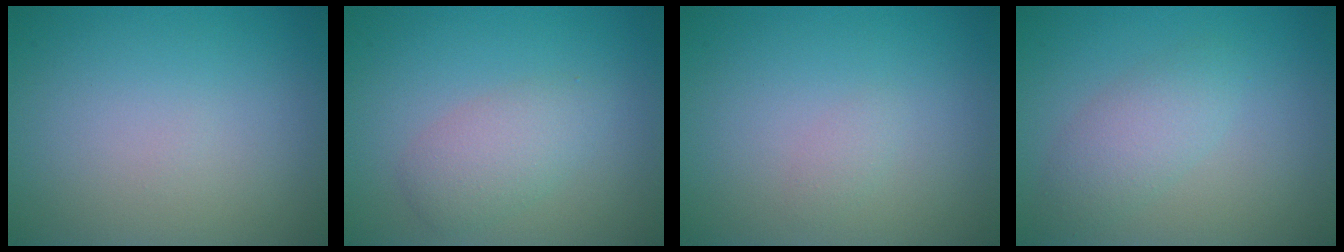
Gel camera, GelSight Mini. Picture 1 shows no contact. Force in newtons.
{"total": 2.9, "press": 2.9, "slide": 0.1}
{"total": 0.7, "press": 0.7, "slide": 0.0}
{"total": 2.8, "press": 2.8, "slide": 0.2}